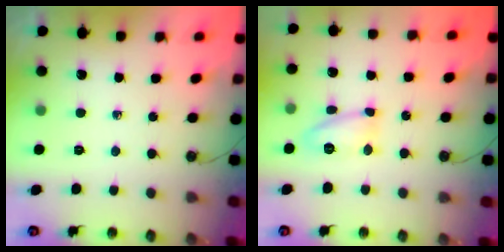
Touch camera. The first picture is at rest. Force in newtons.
{"total": 10.3, "press": 10.3, "slide": 1.2}